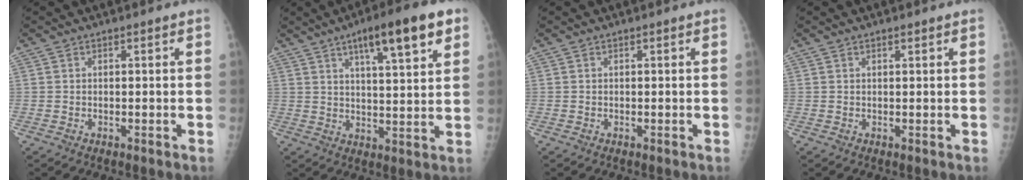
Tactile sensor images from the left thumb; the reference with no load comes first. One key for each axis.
{"total": 13.6, "fx": 7.3, "fy": 3.0, "fz": 11.1, "tx": -0.148, "ty": -0.021, "tz": 0.105}
{"total": 0.0}
{"total": 0.7, "fx": 0.5, "fy": 0.1, "fz": 0.5, "tx": -0.006, "ty": -0.001, "tz": 0.008}